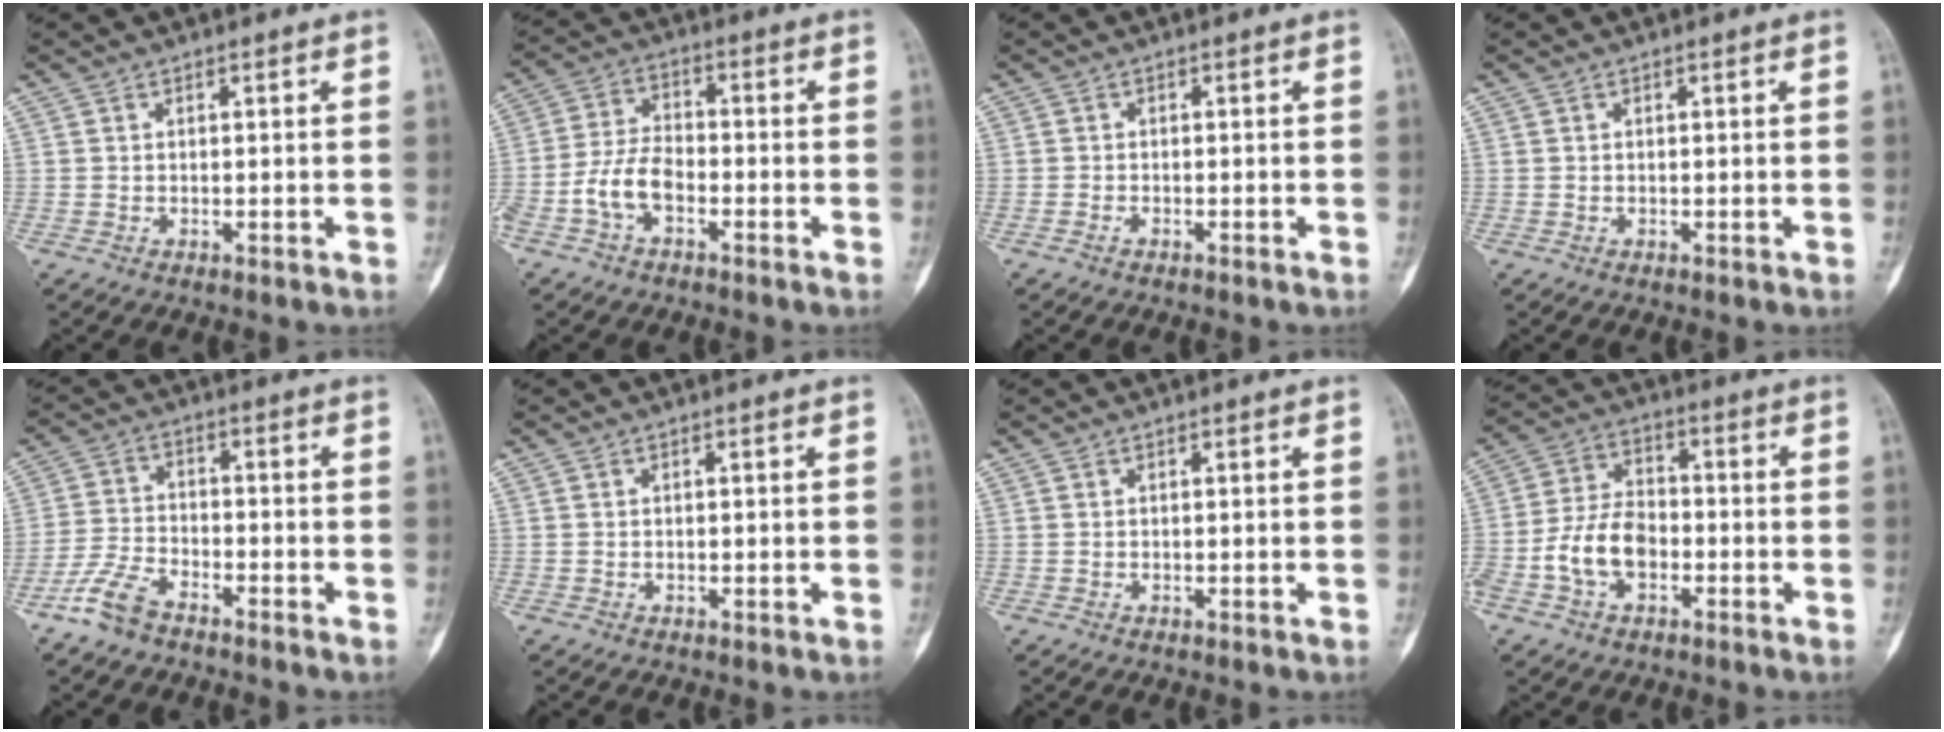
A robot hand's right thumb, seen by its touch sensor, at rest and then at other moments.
{"total": 7.1, "force": [-3.1, 4.0, 5.0], "torque": [-0.098, 0.031, -0.067]}
{"total": 0.7, "force": [-0.6, 0.2, 0.3], "torque": [-0.008, 0.000, -0.013]}
{"total": 0.0}
{"total": 5.9, "force": [-4.4, 2.5, 3.0], "torque": [-0.067, 0.020, -0.091]}
{"total": 0.0}
{"total": 0.0}
{"total": 9.8, "force": [-3.1, 6.3, 6.8], "torque": [-0.122, 0.036, -0.066]}